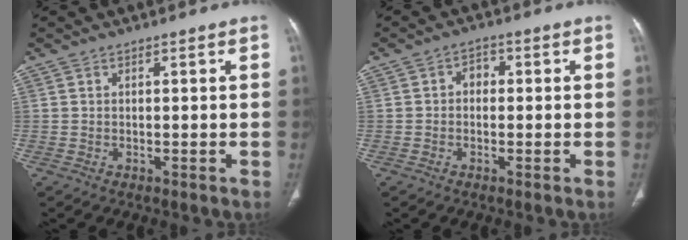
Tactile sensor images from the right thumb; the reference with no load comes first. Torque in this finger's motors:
{"motor_torque": [0.39, 0.75, 0.43, 0.03, -0.02]}